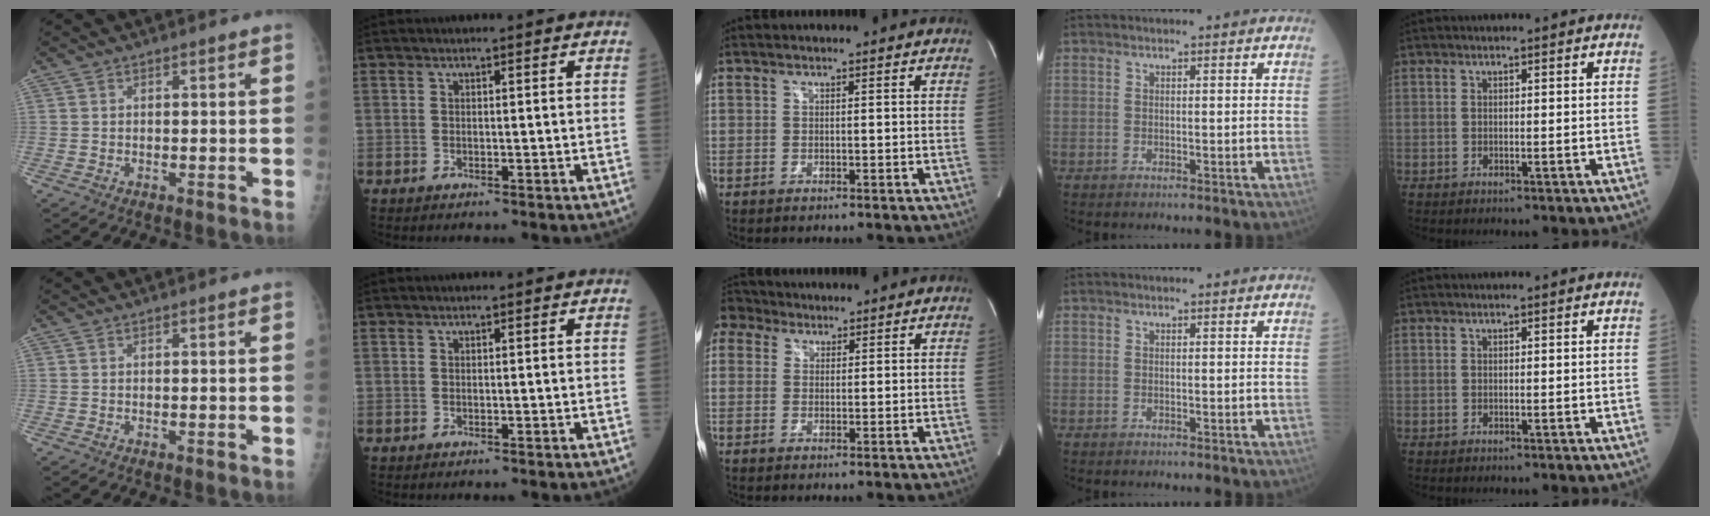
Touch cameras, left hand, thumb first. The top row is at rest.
{"middle": {"total": 3.9, "force": [2.7, 2.7, 0.2], "torque": [-0.010, 0.026, 0.050]}}